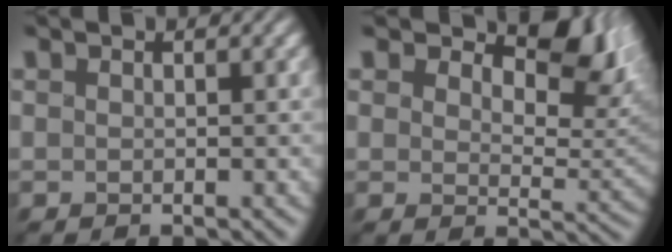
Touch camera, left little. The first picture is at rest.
{"total": 8.4, "force": [5.1, 4.3, 5.1], "torque": [-0.080, -0.009, 0.082]}